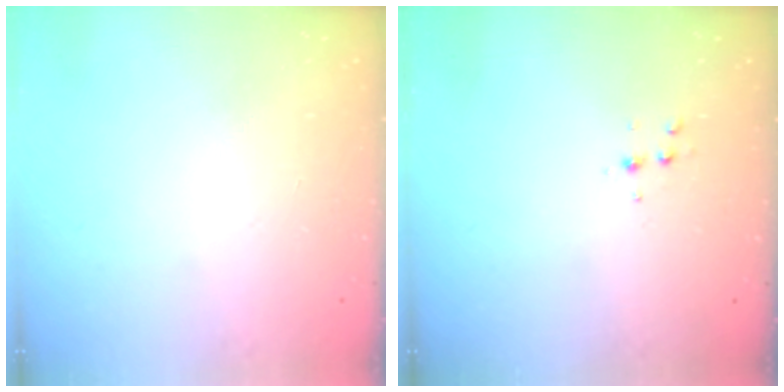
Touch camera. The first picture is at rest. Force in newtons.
{"total": 4.1, "press": 4.0, "slide": 1.1}